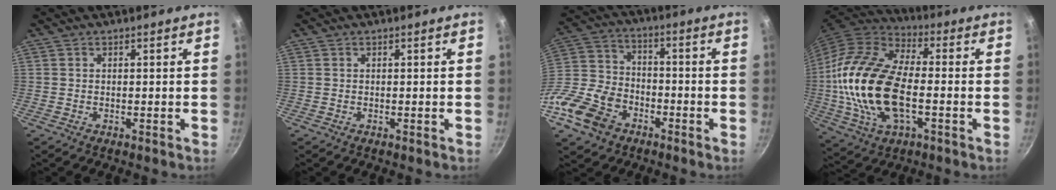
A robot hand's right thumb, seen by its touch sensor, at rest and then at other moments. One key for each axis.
{"total": 0.0}
{"total": 16.8, "fx": -8.6, "fy": 11.6, "fz": 8.5, "tx": -0.173, "ty": 0.054, "tz": -0.174}
{"total": 22.4, "fx": -2.3, "fy": 12.0, "fz": 18.8, "tx": -0.369, "ty": 0.023, "tz": -0.050}